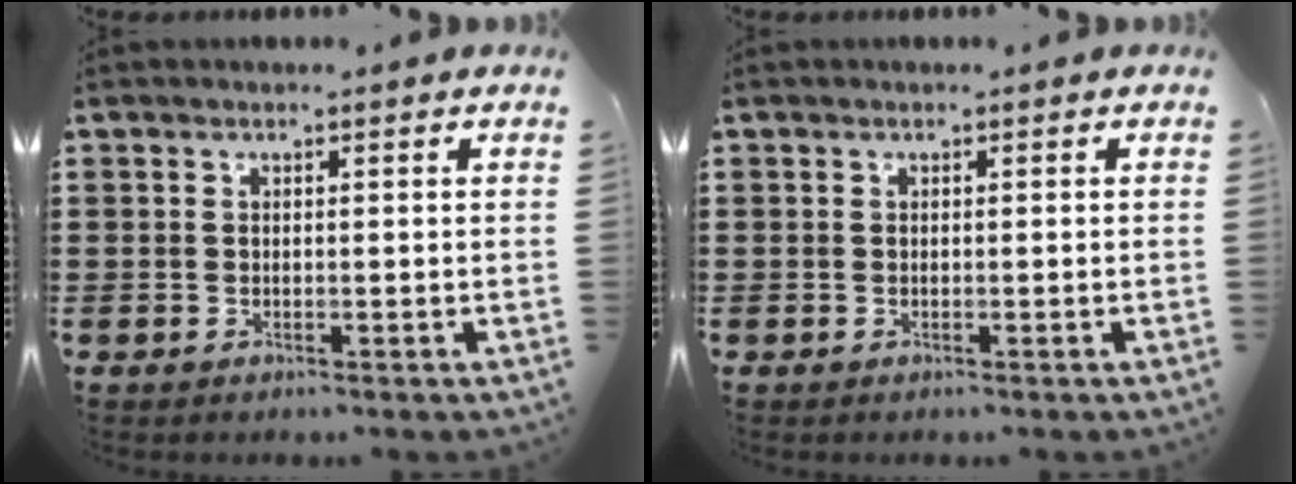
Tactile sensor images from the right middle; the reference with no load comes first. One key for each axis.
{"total": 0.0}